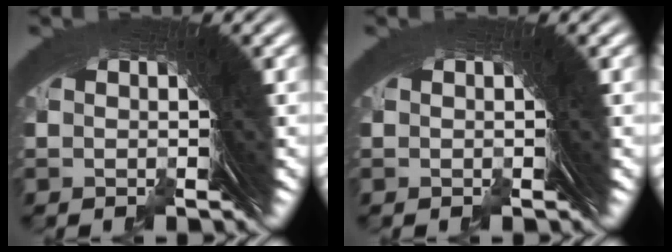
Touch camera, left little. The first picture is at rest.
{"total": 0.0}